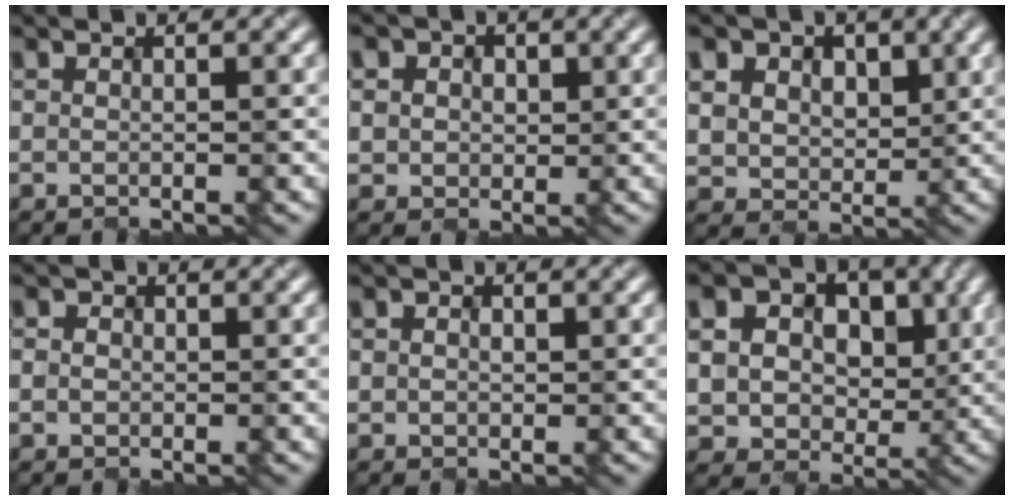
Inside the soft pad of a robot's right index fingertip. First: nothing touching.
{"total": 3.8, "force": [1.3, 3.4, 1.2], "torque": [-0.043, 0.006, 0.020]}
{"total": 6.8, "force": [2.8, 5.5, 2.9], "torque": [-0.085, 0.008, 0.046]}
{"total": 1.3, "force": [-0.2, 1.2, 0.4], "torque": [-0.007, -0.001, -0.001]}
{"total": 1.2, "force": [0.0, 1.1, 0.5], "torque": [-0.008, 0.000, -0.001]}
{"total": 10.5, "force": [2.8, 8.5, 5.5], "torque": [-0.102, 0.022, 0.046]}